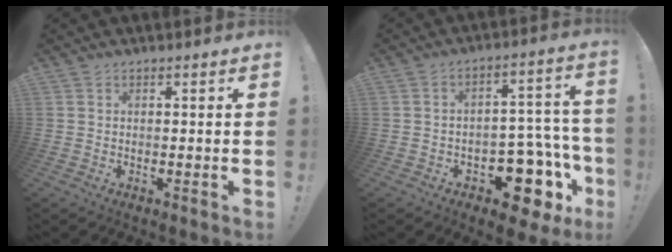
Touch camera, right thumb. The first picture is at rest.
{"total": 13.2, "force": [-7.4, 7.5, 8.0], "torque": [-0.068, 0.048, -0.115]}